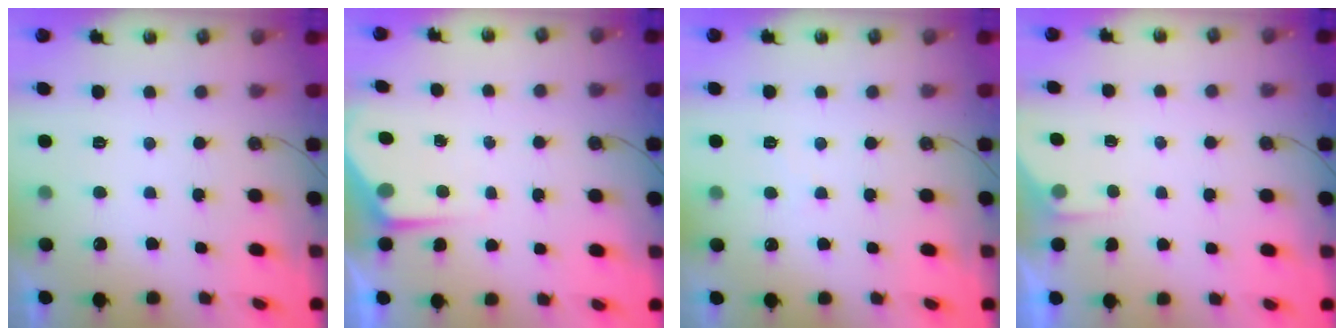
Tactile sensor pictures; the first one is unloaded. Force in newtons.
{"total": 3.8, "press": 3.8, "slide": 0.5}
{"total": 4.3, "press": 4.3, "slide": 0.7}
{"total": 1.4, "press": 1.3, "slide": 0.2}